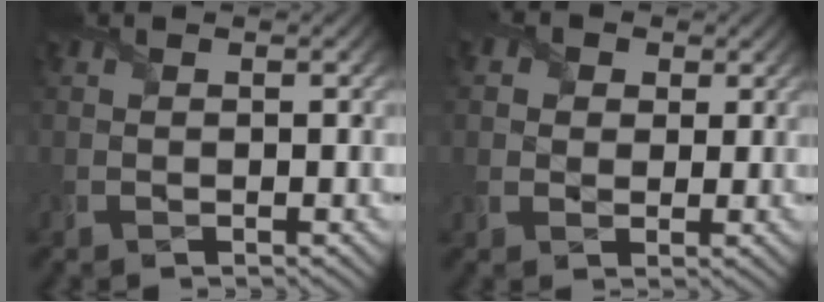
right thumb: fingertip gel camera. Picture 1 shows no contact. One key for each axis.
{"total": 4.7, "fx": 2.1, "fy": 3.8, "fz": 1.7, "tx": -0.066, "ty": -0.004, "tz": 0.030}